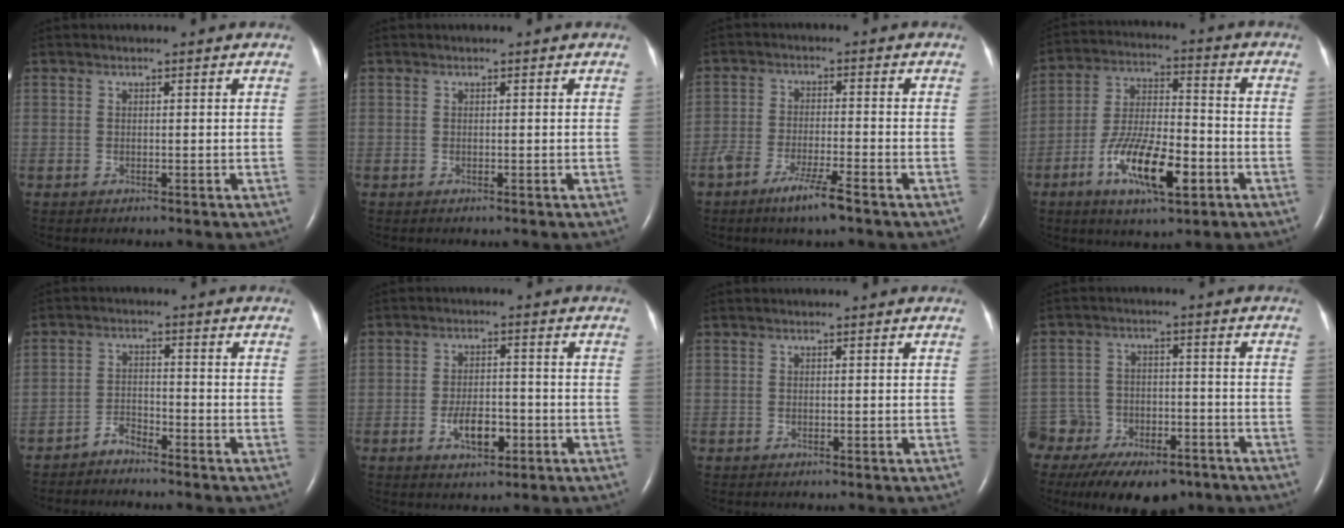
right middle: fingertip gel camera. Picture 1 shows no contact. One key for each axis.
{"total": 0.0}
{"total": 5.9, "fx": -4.1, "fy": 0.3, "fz": 4.3, "tx": -0.084, "ty": -0.010, "tz": -0.076}
{"total": 13.1, "fx": -5.6, "fy": 3.8, "fz": 11.2, "tx": -0.218, "ty": -0.002, "tz": -0.097}
{"total": 2.6, "fx": -2.5, "fy": 0.5, "fz": 0.5, "tx": -0.011, "ty": -0.004, "tz": -0.047}
{"total": 6.5, "fx": -2.6, "fy": 2.8, "fz": 5.2, "tx": -0.098, "ty": 0.000, "tz": -0.041}
{"total": 0.0}
{"total": 16.4, "fx": -11.7, "fy": 8.8, "fz": 7.5, "tx": -0.150, "ty": 0.015, "tz": -0.175}